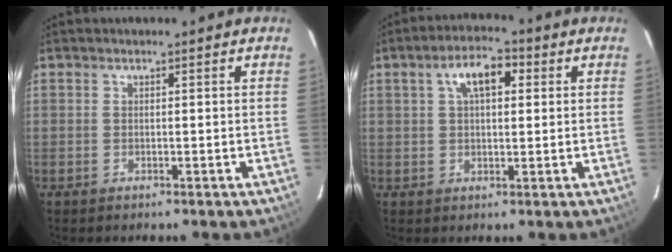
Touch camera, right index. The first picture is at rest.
{"total": 6.8, "force": [2.3, 3.4, 5.5], "torque": [-0.096, 0.022, 0.039]}